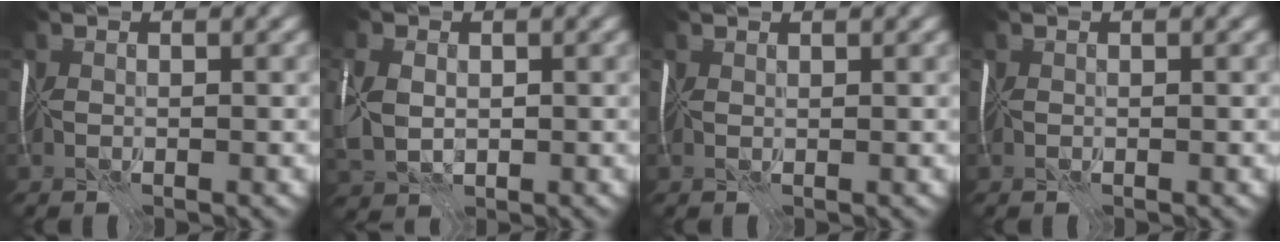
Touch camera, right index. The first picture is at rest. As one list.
[{"total": 4.8, "force": [-0.2, 3.5, 3.4], "torque": [-0.092, -0.001, -0.007]}, {"total": 0.8, "force": [0.8, -0.2, 0.0], "torque": [-0.003, -0.001, 0.010]}, {"total": 0.0}]